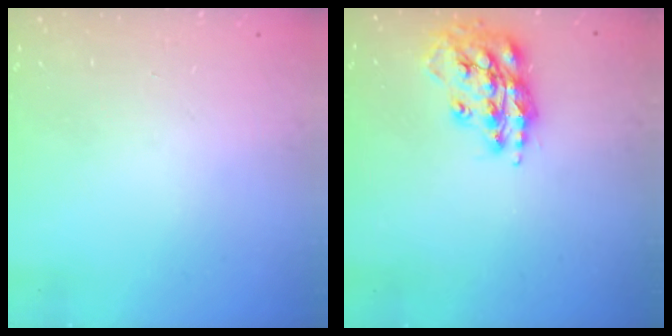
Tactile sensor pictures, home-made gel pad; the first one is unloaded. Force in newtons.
{"total": 17.4, "press": 17.4, "slide": 1.4}